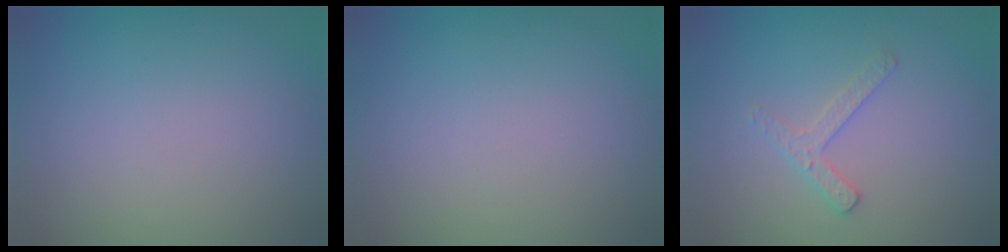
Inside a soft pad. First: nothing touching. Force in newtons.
{"total": 0.0}
{"total": 1.9, "press": 1.8, "slide": 0.4}